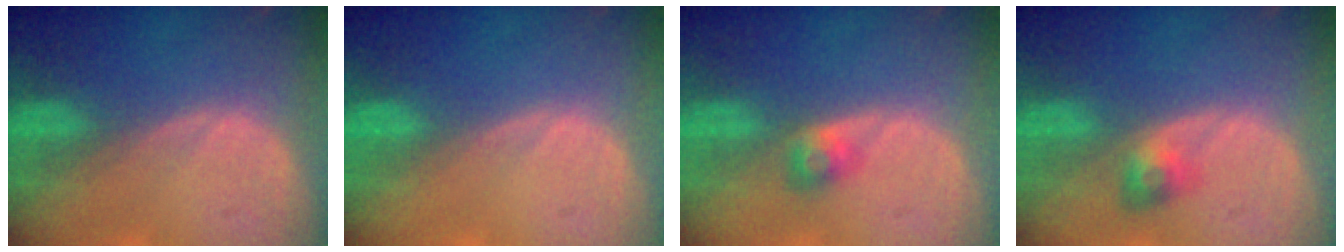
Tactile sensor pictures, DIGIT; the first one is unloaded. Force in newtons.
{"total": 0.0}
{"total": 2.5, "press": 2.4, "slide": 0.7}
{"total": 3.0, "press": 2.6, "slide": 1.3}